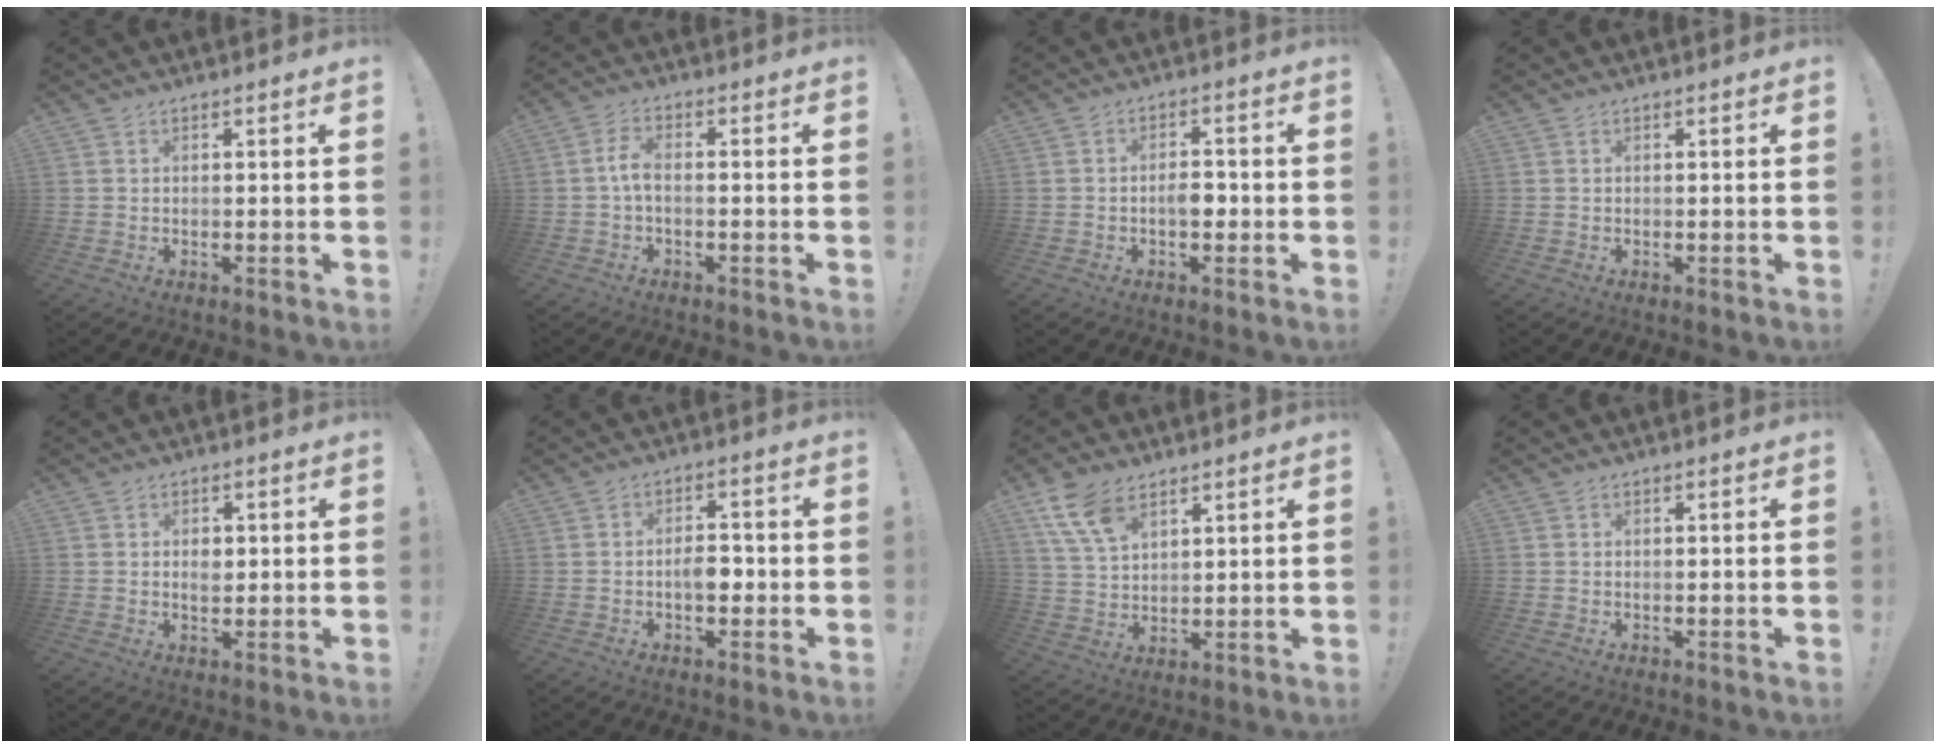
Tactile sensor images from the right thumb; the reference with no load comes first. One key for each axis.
{"total": 4.5, "fx": -0.7, "fy": 1.8, "fz": 4.1, "tx": -0.093, "ty": 0.003, "tz": -0.014}
{"total": 5.0, "fx": -1.5, "fy": 2.8, "fz": 3.8, "tx": -0.061, "ty": 0.015, "tz": -0.025}
{"total": 0.0}
{"total": 2.9, "fx": 0.1, "fy": 2.2, "fz": 1.8, "tx": -0.021, "ty": 0.000, "tz": -0.004}
{"total": 5.7, "fx": -1.6, "fy": 3.3, "fz": 4.3, "tx": -0.068, "ty": 0.017, "tz": -0.026}
{"total": 11.0, "fx": 6.8, "fy": 6.4, "fz": 5.8, "tx": -0.112, "ty": -0.023, "tz": 0.136}
{"total": 0.0}